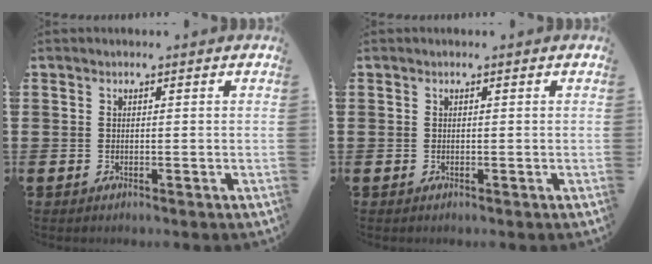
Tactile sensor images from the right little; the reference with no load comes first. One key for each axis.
{"total": 0.0}